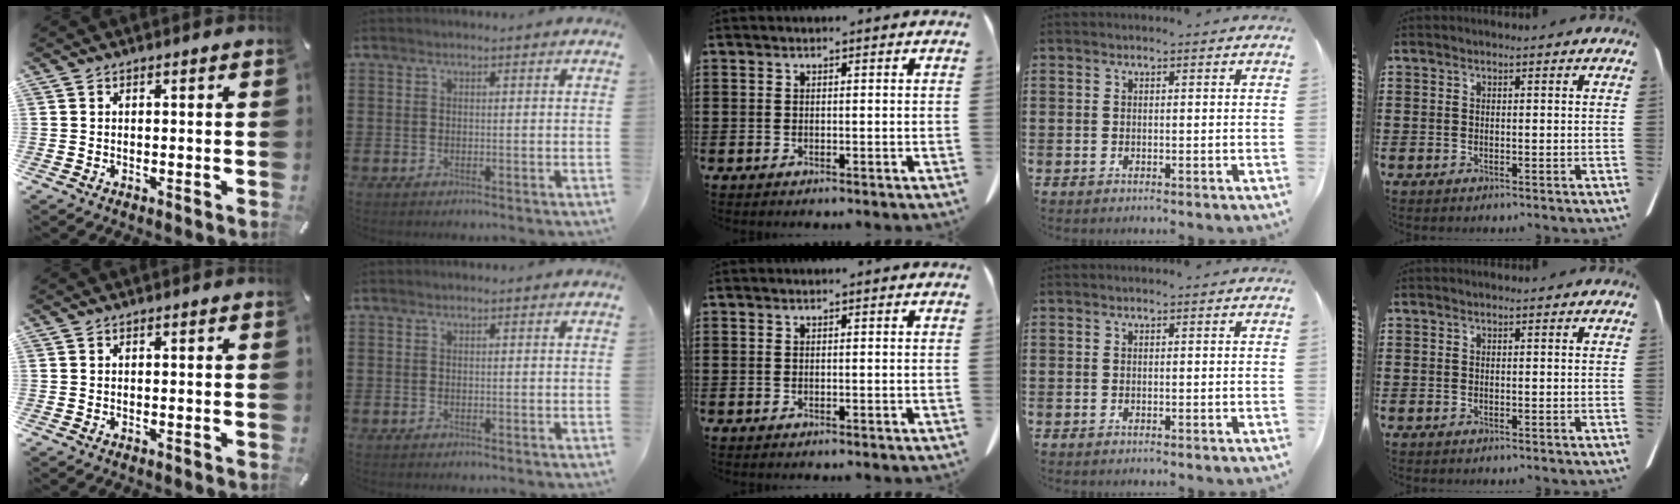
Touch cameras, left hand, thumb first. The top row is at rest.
{}